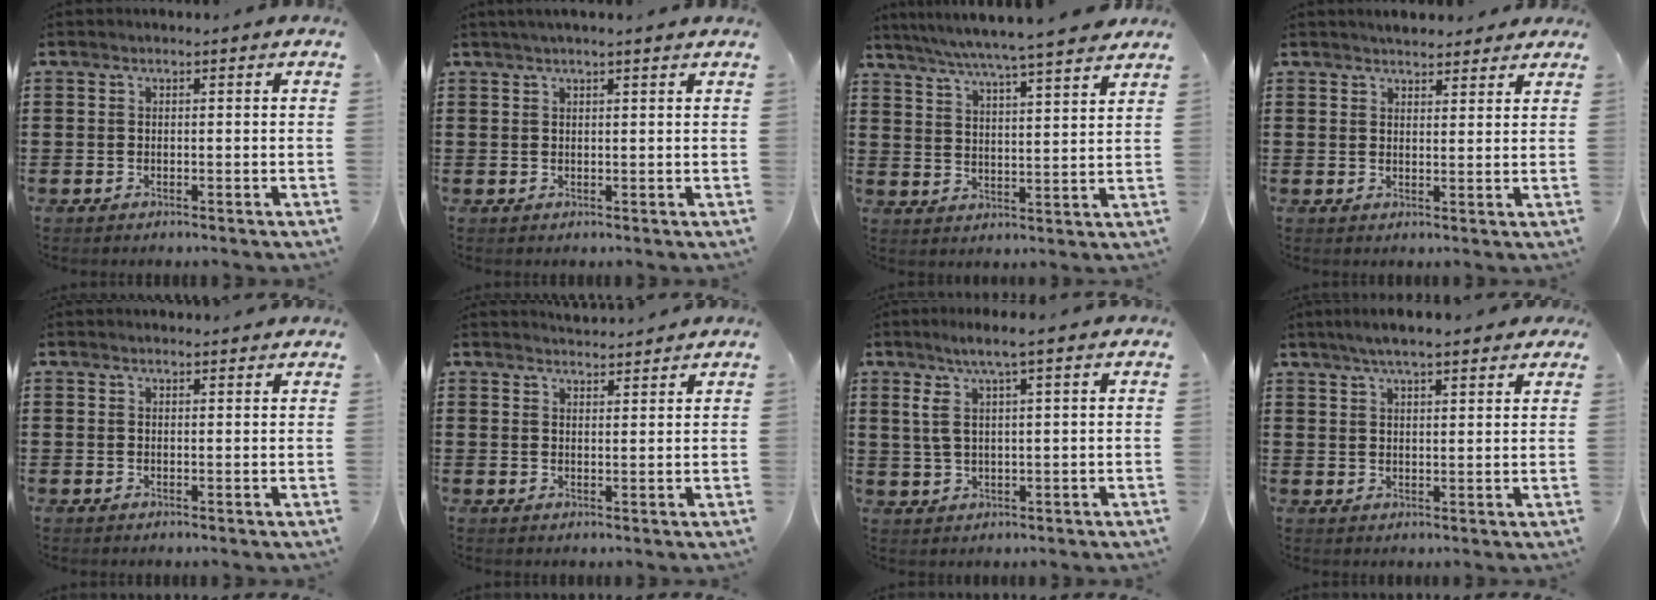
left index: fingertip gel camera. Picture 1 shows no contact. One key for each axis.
{"total": 1.4, "fx": 1.1, "fy": -0.1, "fz": 0.9, "tx": -0.017, "ty": 0.001, "tz": 0.021}
{"total": 5.8, "fx": 5.2, "fy": -0.8, "fz": 2.4, "tx": -0.068, "ty": -0.034, "tz": 0.087}
{"total": 2.9, "fx": 2.8, "fy": 0.6, "fz": 0.5, "tx": -0.016, "ty": -0.002, "tz": 0.052}
{"total": 1.0, "fx": 1.0, "fy": 0.3, "fz": 0.1, "tx": -0.004, "ty": 0.001, "tz": 0.019}
{"total": 2.4, "fx": 2.4, "fy": 0.2, "fz": -0.2, "tx": -0.004, "ty": -0.006, "tz": 0.046}
{"total": 5.0, "fx": 2.2, "fy": 0.6, "fz": 4.4, "tx": -0.096, "ty": 0.001, "tz": 0.034}
{"total": 4.9, "fx": 4.0, "fy": 0.8, "fz": 2.8, "tx": -0.062, "ty": 0.002, "tz": 0.071}